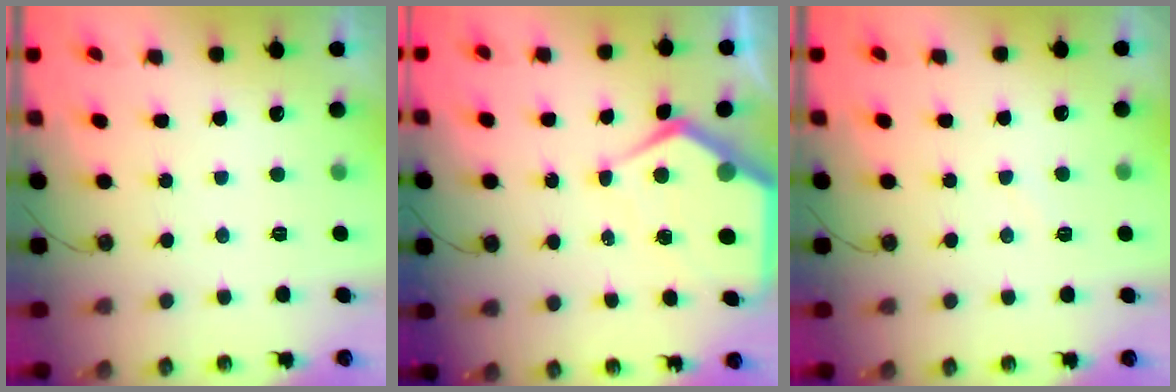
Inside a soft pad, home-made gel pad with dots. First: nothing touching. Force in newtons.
{"total": 11.2, "press": 11.1, "slide": 1.1}
{"total": 3.6, "press": 3.6, "slide": 0.5}